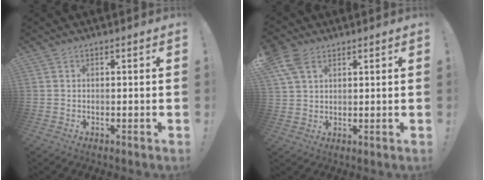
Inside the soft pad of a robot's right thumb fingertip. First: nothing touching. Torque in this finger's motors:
{"motor_torque": [0.37, 0.45, 0.87, 0.86, 0.19]}